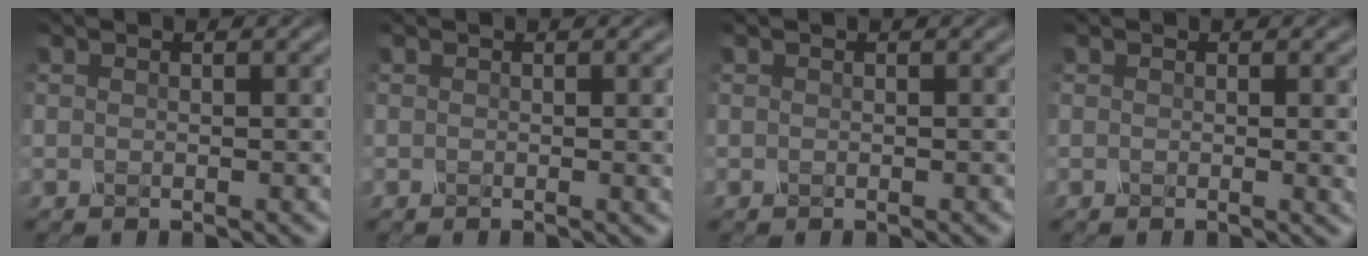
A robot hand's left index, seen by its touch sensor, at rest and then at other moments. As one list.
[{"total": 2.2, "force": [0.0, 0.7, 2.1], "torque": [-0.017, 0.001, -0.004]}, {"total": 0.0}, {"total": 2.7, "force": [0.1, 0.9, 2.5], "torque": [-0.022, 0.001, -0.002]}]